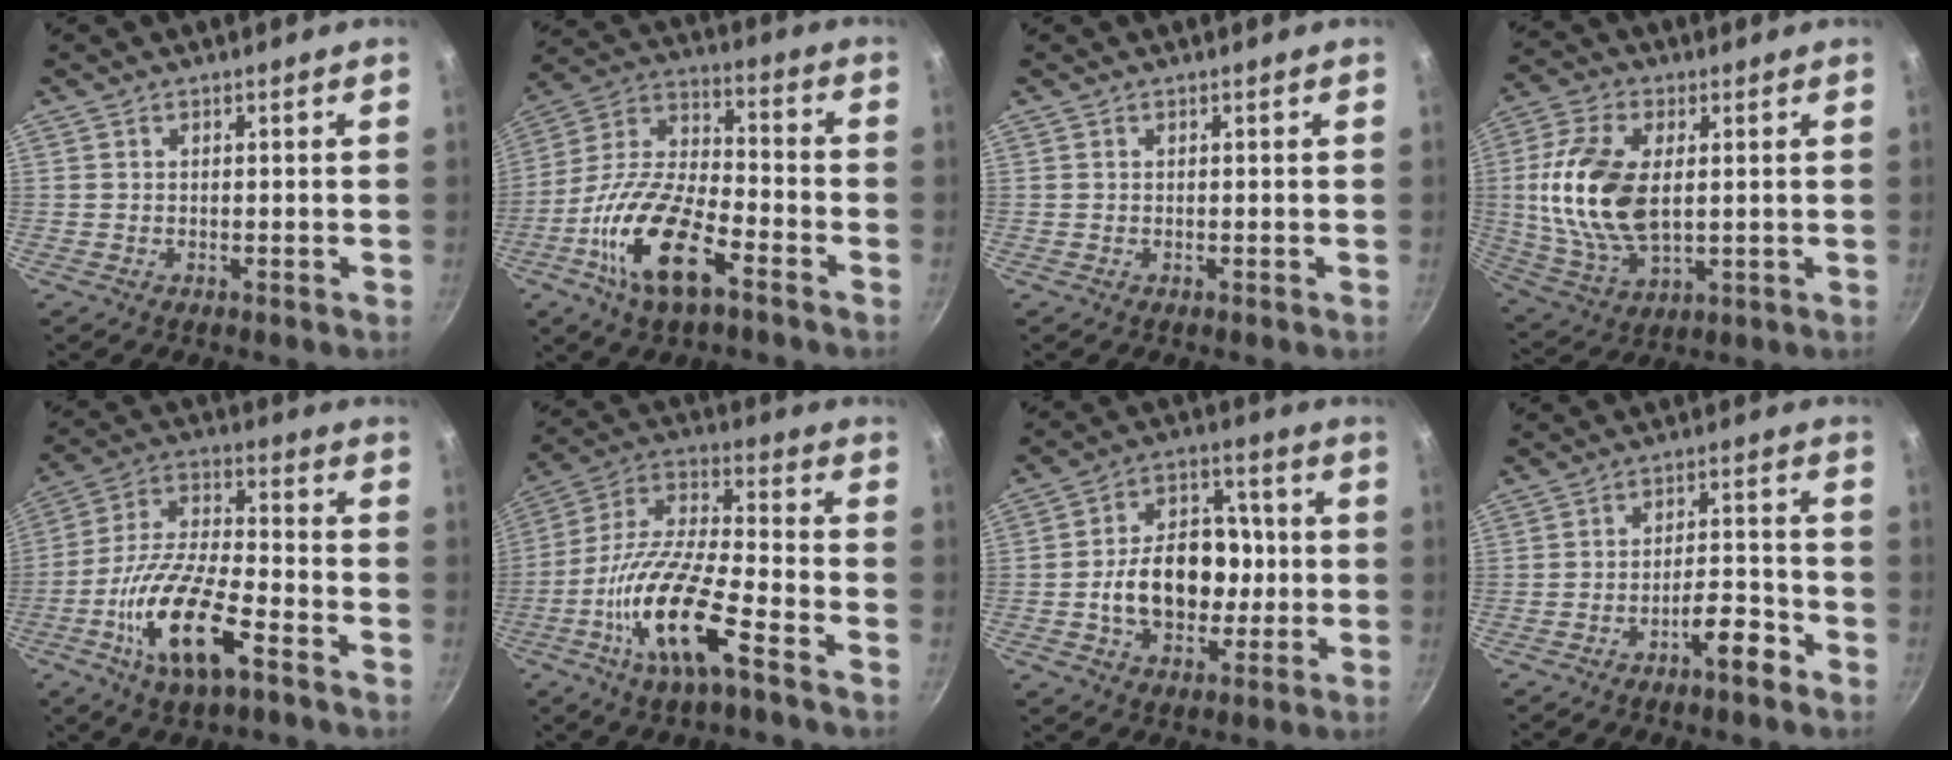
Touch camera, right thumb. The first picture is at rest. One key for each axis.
{"total": 19.1, "fx": -8.6, "fy": 8.3, "fz": 14.9, "tx": -0.275, "ty": 0.045, "tz": -0.177}
{"total": 0.0}
{"total": 17.0, "fx": 1.8, "fy": 9.8, "fz": 13.8, "tx": -0.263, "ty": -0.001, "tz": 0.038}
{"total": 17.5, "fx": -7.8, "fy": 6.4, "fz": 14.4, "tx": -0.269, "ty": 0.032, "tz": -0.154}
{"total": 17.9, "fx": -8.1, "fy": 5.0, "fz": 15.1, "tx": -0.290, "ty": 0.043, "tz": -0.169}
{"total": 16.5, "fx": -1.6, "fy": 11.9, "fz": 11.3, "tx": -0.140, "ty": 0.032, "tz": -0.031}
{"total": 6.7, "fx": -4.3, "fy": 1.9, "fz": 4.8, "tx": -0.061, "ty": 0.043, "tz": -0.063}